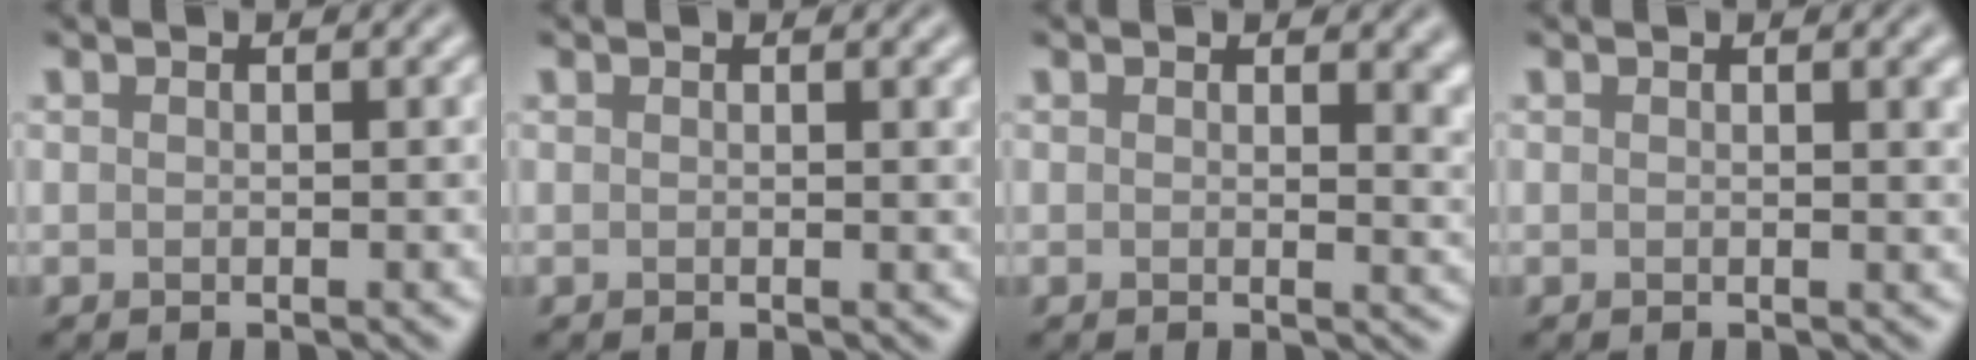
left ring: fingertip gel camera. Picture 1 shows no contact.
{"total": 0.7, "force": [0.4, 0.2, 0.6], "torque": [-0.002, 0.001, 0.004]}
{"total": 2.8, "force": [1.1, 1.2, 2.3], "torque": [-0.019, -0.006, 0.017]}
{"total": 1.3, "force": [0.5, 0.4, 1.2], "torque": [-0.008, 0.002, 0.006]}